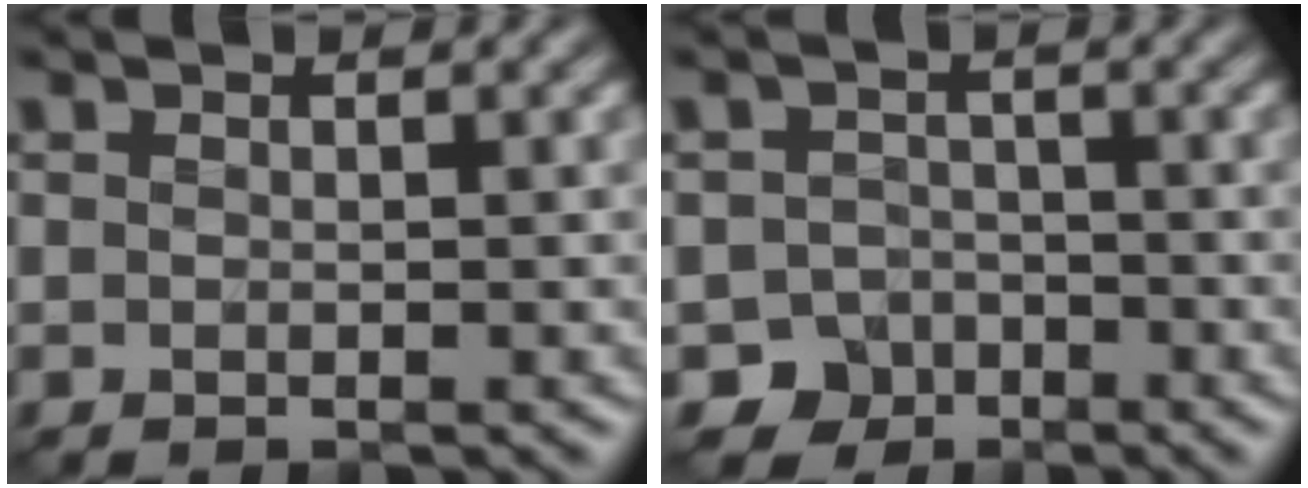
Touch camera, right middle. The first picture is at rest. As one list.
[{"total": 3.3, "force": [-2.2, 2.4, 0.1], "torque": [0.009, 0.000, -0.038]}]